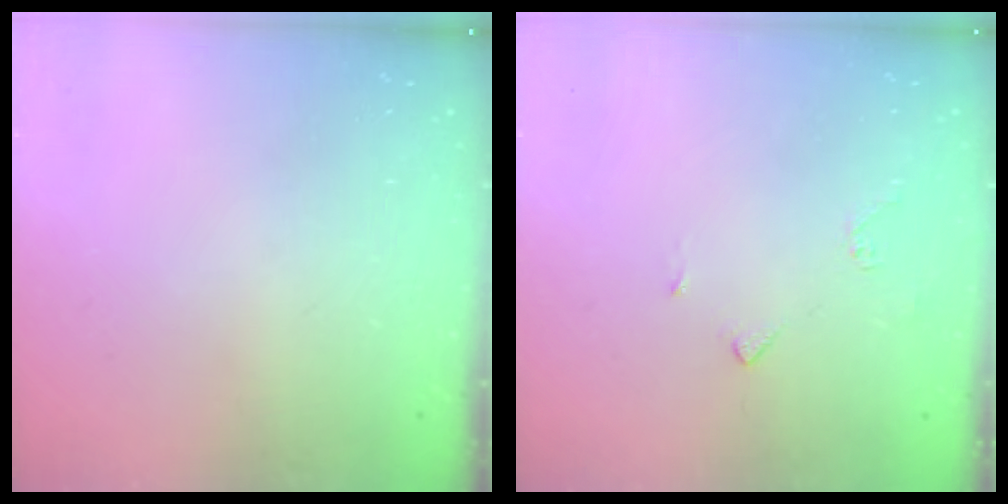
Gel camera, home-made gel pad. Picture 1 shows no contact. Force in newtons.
{"total": 3.3, "press": 3.3, "slide": 0.5}